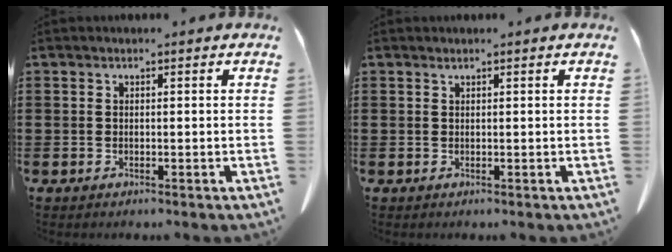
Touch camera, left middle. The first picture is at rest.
{"total": 0.5, "force": [0.4, -0.1, 0.3], "torque": [-0.007, -0.004, 0.011]}